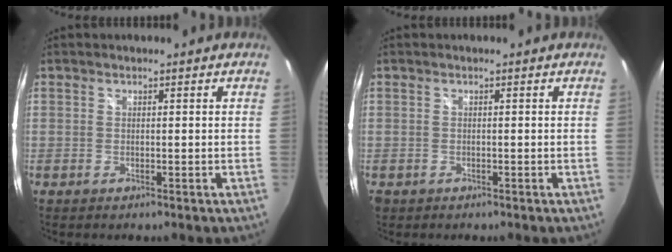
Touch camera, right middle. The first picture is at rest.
{"total": 1.4, "force": [-0.6, 1.1, 0.5], "torque": [-0.012, -0.005, -0.009]}